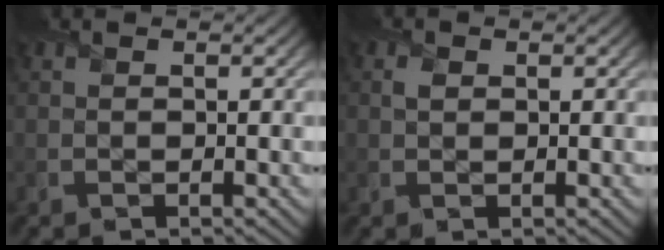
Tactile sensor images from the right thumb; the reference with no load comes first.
{"total": 0.7, "force": [0.2, 0.6, 0.2], "torque": [-0.004, -0.004, 0.005]}